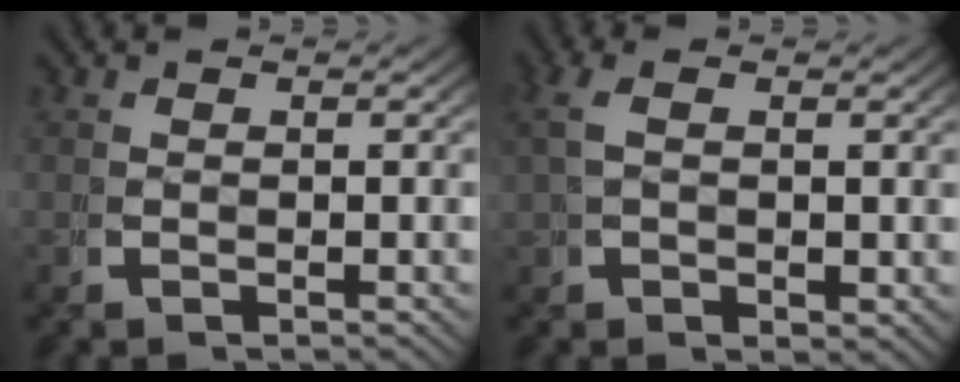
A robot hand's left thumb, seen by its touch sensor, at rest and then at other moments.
{"total": 2.2, "force": [0.7, 1.0, 1.8], "torque": [-0.045, 0.000, 0.020]}